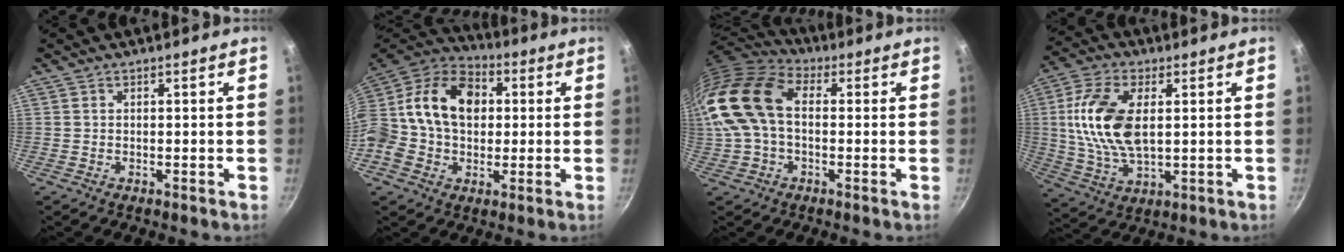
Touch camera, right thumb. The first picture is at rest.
{"total": 20.1, "force": [2.2, 15.2, 13.1], "torque": [-0.221, 0.039, 0.021]}
{"total": 19.7, "force": [1.5, 12.9, 14.9], "torque": [-0.317, 0.031, 0.014]}
{"total": 14.7, "force": [2.2, 7.8, 12.3], "torque": [-0.236, 0.000, 0.042]}